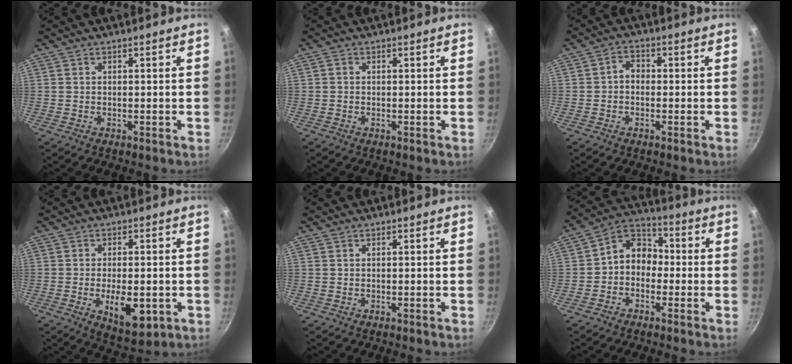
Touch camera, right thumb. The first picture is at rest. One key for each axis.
{"total": 0.7, "fx": -0.1, "fy": 0.6, "fz": 0.3, "tx": -0.004, "ty": 0.003, "tz": -0.003}
{"total": 3.0, "fx": -0.4, "fy": 2.4, "fz": 1.7, "tx": -0.018, "ty": 0.012, "tz": -0.015}
{"total": 9.7, "fx": -2.4, "fy": 4.7, "fz": 8.1, "tx": -0.109, "ty": -0.003, "tz": -0.023}
{"total": 0.0}
{"total": 8.2, "fx": -1.2, "fy": 6.7, "fz": 4.7, "tx": -0.037, "ty": 0.039, "tz": -0.044}